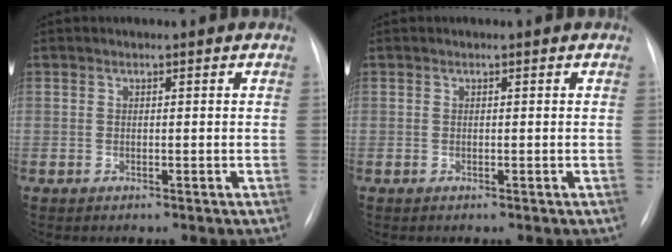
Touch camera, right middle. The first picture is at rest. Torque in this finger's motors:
{"motor_torque": [0.00, 0.00, 0.03, 0.00]}